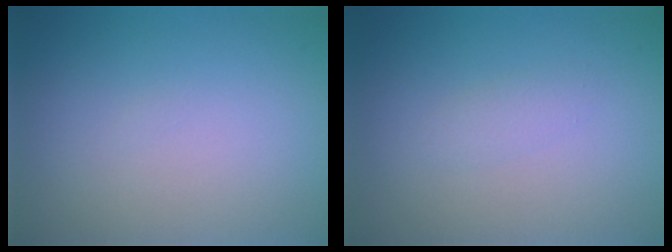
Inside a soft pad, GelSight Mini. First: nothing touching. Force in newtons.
{"total": 1.0, "press": 1.0, "slide": 0.1}